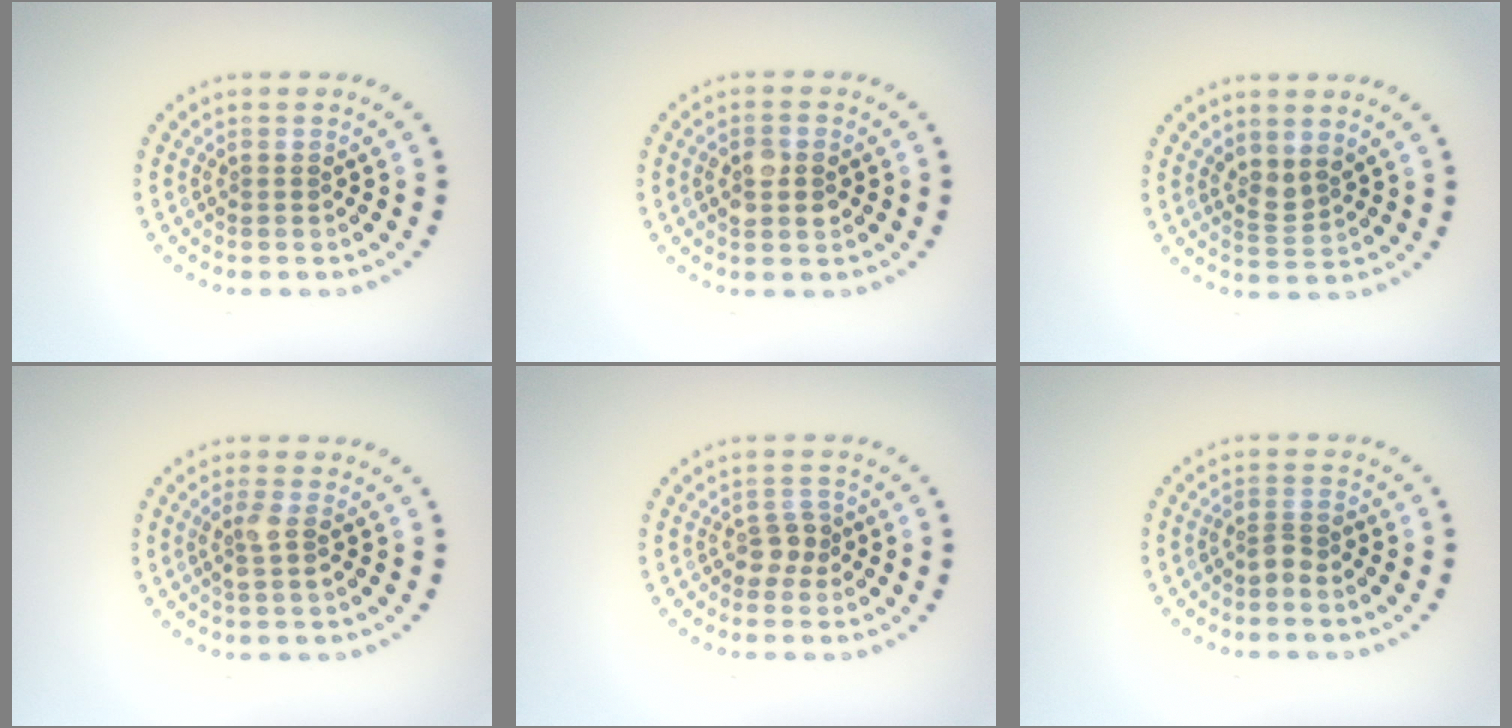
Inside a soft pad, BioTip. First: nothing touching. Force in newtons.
{"total": 2.8, "press": 2.8, "slide": 0.2}
{"total": 1.8, "press": 1.4, "slide": 1.2}
{"total": 1.7, "press": 1.4, "slide": 0.9}
{"total": 1.8, "press": 1.4, "slide": 1.0}
{"total": 1.4, "press": 1.2, "slide": 0.9}